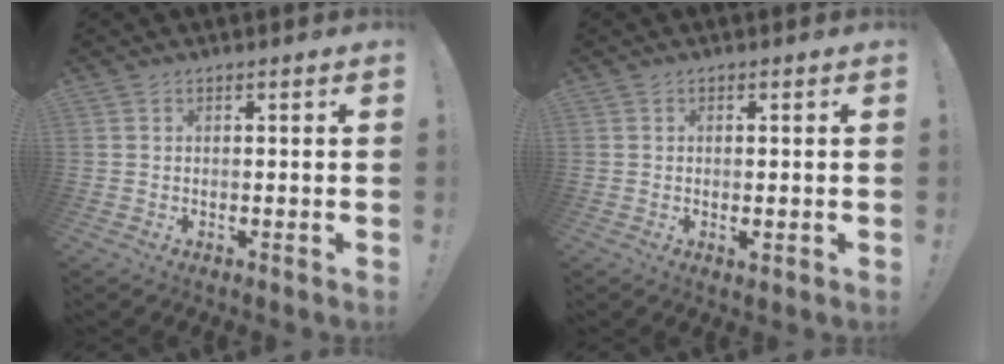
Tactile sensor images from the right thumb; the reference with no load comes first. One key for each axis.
{"total": 1.5, "fx": -0.4, "fy": 0.6, "fz": 1.3, "tx": -0.018, "ty": 0.000, "tz": -0.006}